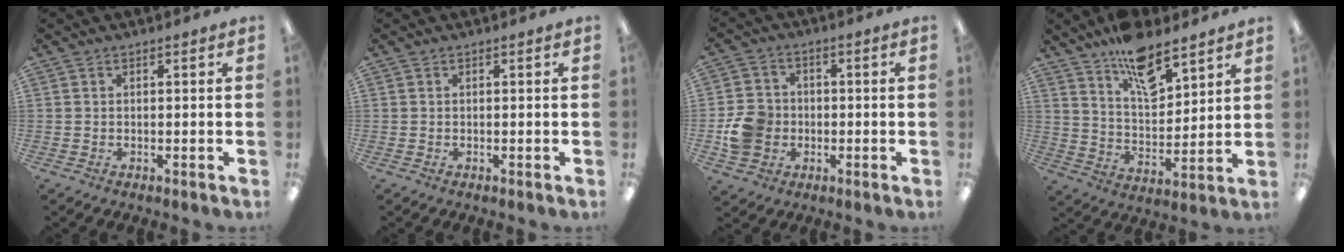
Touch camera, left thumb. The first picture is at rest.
{"total": 0.0}
{"total": 8.4, "force": [-1.6, 7.5, 3.4], "torque": [-0.068, 0.017, -0.026]}
{"total": 12.8, "force": [9.7, 5.1, 6.6], "torque": [-0.102, -0.058, 0.171]}